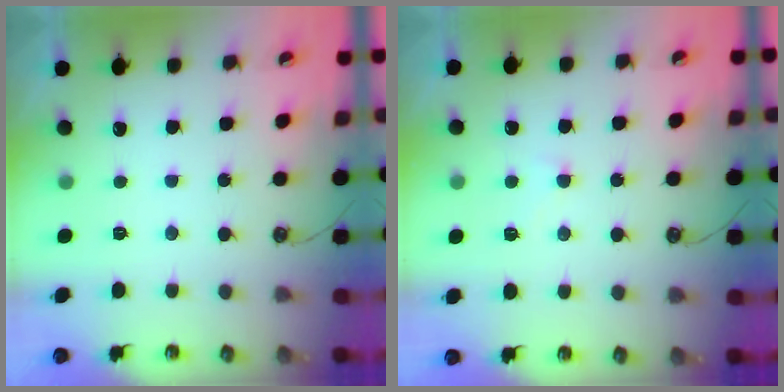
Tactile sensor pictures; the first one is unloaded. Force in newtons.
{"total": 1.6, "press": 1.5, "slide": 0.5}